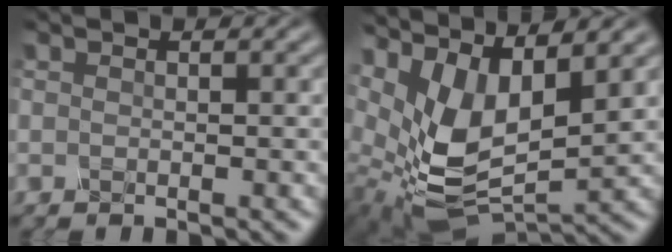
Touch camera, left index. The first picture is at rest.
{"total": 8.1, "force": [3.1, 4.0, 6.3], "torque": [-0.142, -0.010, 0.076]}